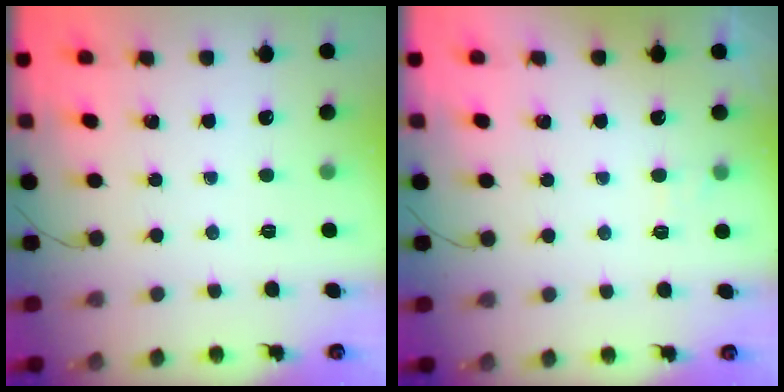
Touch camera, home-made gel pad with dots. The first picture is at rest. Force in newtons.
{"total": 2.2, "press": 1.8, "slide": 1.3}